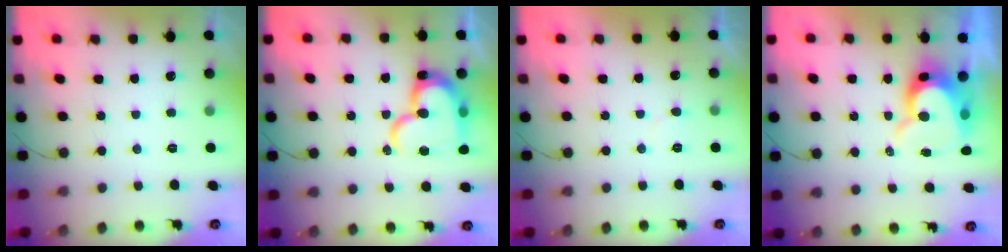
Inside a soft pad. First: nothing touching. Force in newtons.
{"total": 18.9, "press": 18.8, "slide": 1.6}
{"total": 3.4, "press": 3.4, "slide": 0.3}
{"total": 10.3, "press": 10.3, "slide": 0.9}